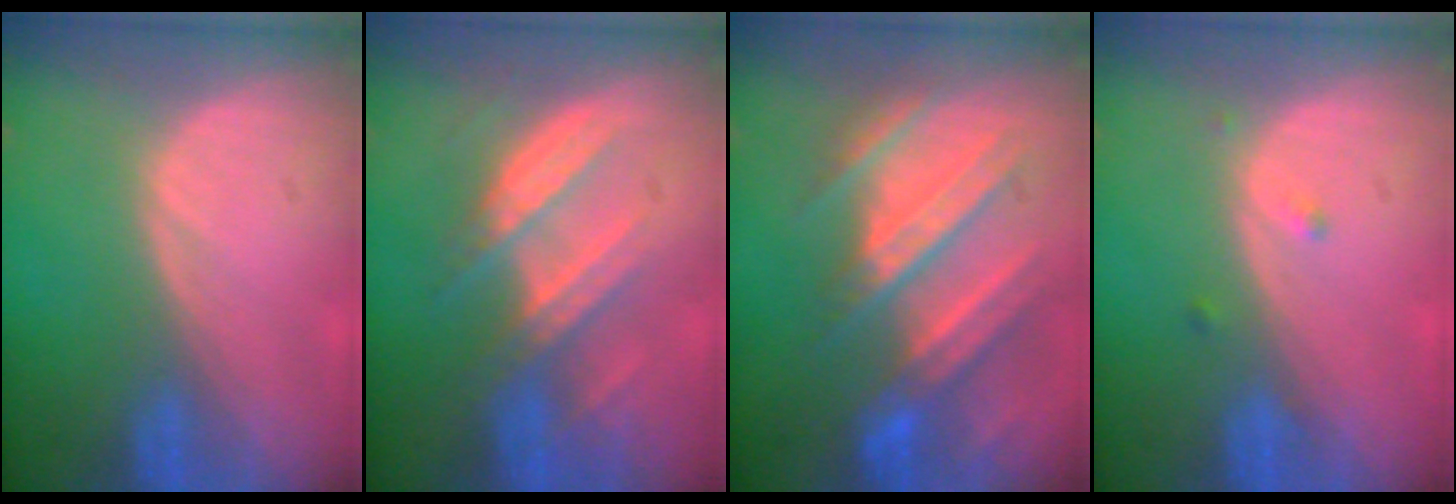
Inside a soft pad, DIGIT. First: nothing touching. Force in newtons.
{"total": 7.2, "press": 7.0, "slide": 1.7}
{"total": 9.9, "press": 9.5, "slide": 2.8}
{"total": 1.3, "press": 1.1, "slide": 0.7}